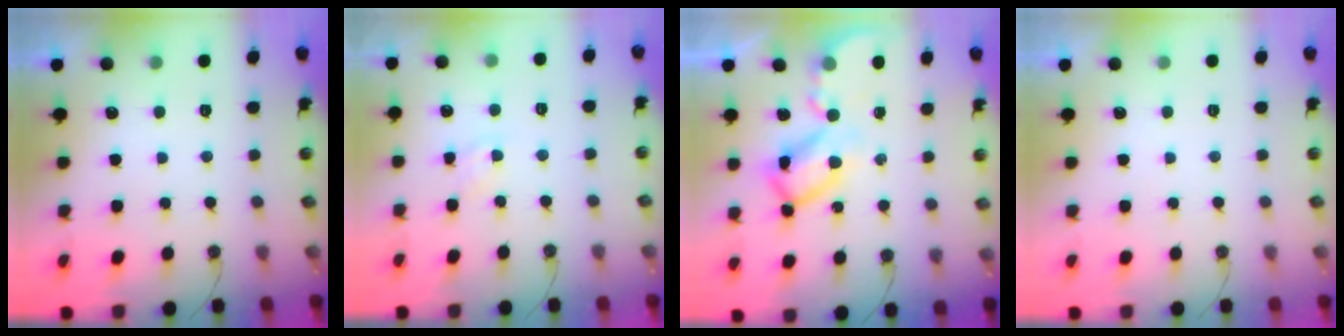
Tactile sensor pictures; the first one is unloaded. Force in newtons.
{"total": 5.6, "press": 5.6, "slide": 0.7}
{"total": 11.0, "press": 11.0, "slide": 1.1}
{"total": 0.0}